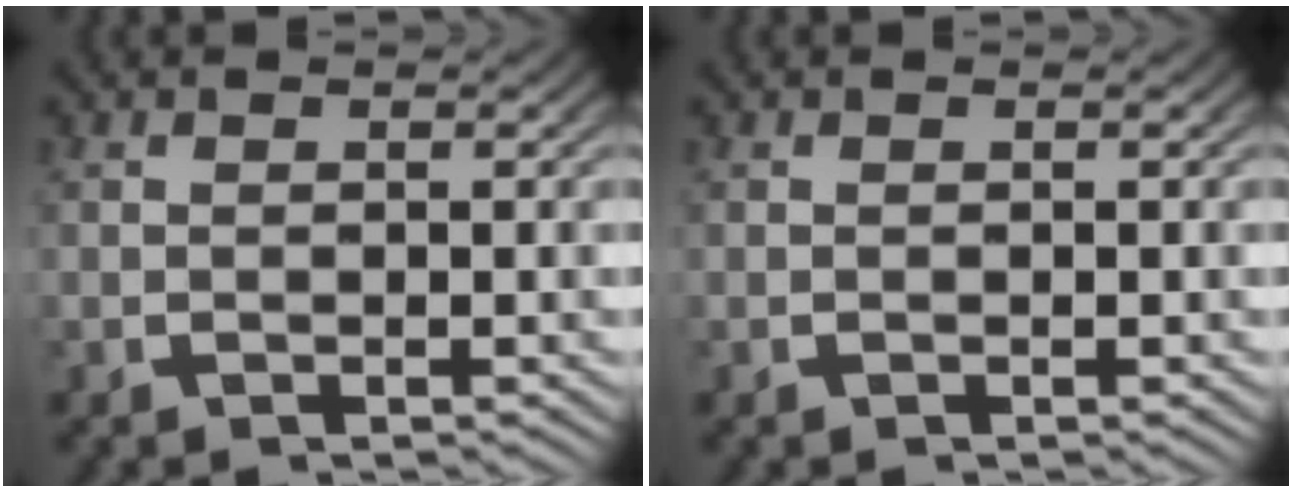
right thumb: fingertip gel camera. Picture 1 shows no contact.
{"total": 0.0}